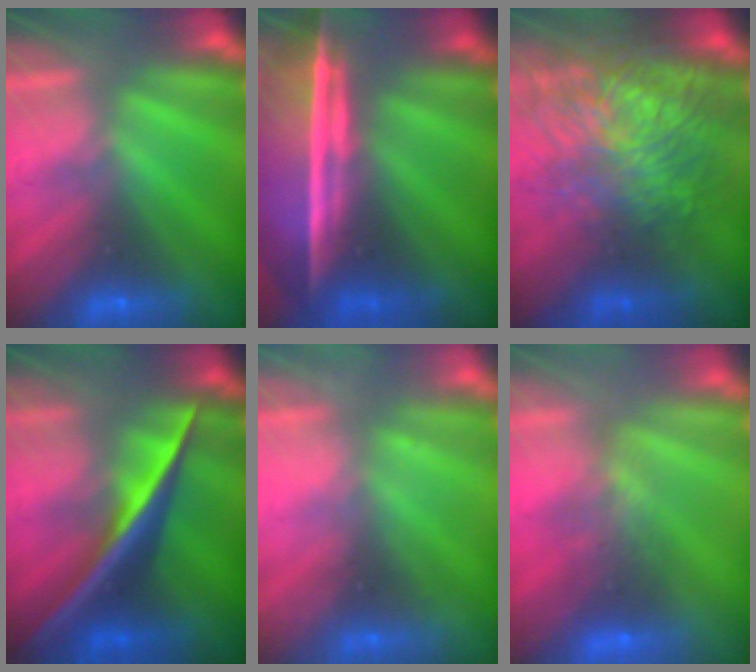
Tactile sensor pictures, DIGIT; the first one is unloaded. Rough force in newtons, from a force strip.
{"total": 8.6}
{"total": 7.4}
{"total": 2.6}
{"total": 2.2}
{"total": 5.8}